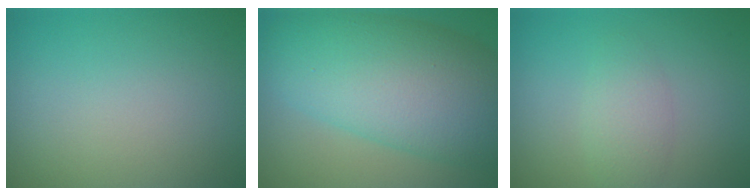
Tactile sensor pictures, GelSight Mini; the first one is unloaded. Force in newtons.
{"total": 11.9, "press": 11.9, "slide": 0.4}
{"total": 1.2, "press": 1.2, "slide": 0.2}